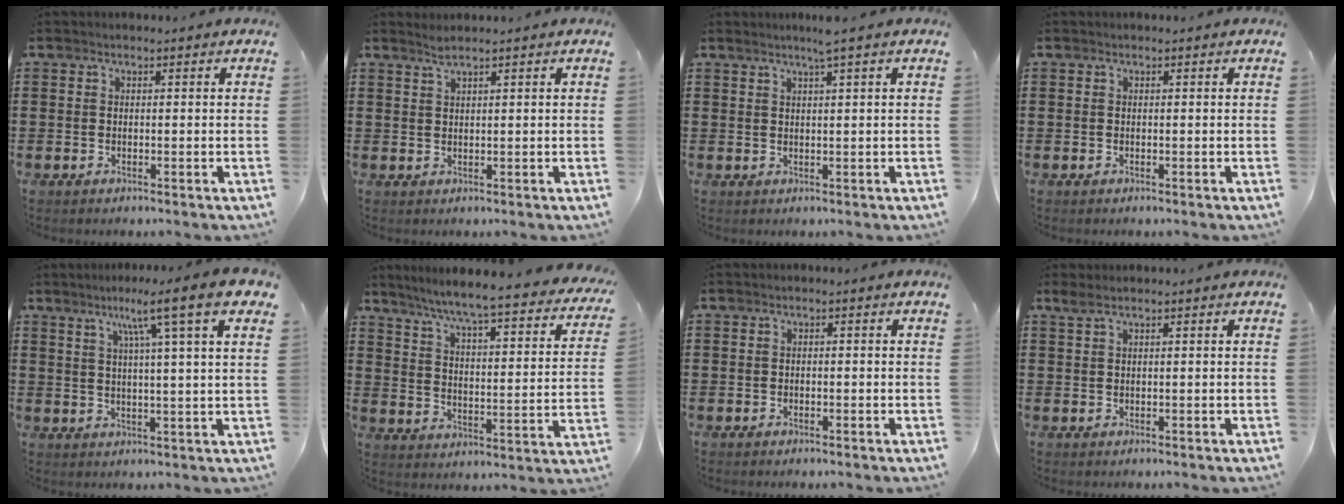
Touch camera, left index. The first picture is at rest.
{"total": 1.5, "force": [1.2, -0.1, 0.9], "torque": [-0.020, 0.001, 0.023]}
{"total": 2.3, "force": [1.4, -0.6, 1.8], "torque": [-0.033, -0.003, 0.024]}
{"total": 0.0}
{"total": 9.6, "force": [5.2, -0.8, 8.0], "torque": [-0.143, -0.012, 0.072]}
{"total": 6.0, "force": [5.3, -0.6, 2.7], "torque": [-0.079, -0.048, 0.082]}
{"total": 0.6, "force": [-0.5, 0.2, 0.2], "torque": [-0.007, -0.002, -0.009]}
{"total": 1.1, "force": [0.4, 0.0, 1.0], "torque": [-0.019, 0.000, 0.008]}